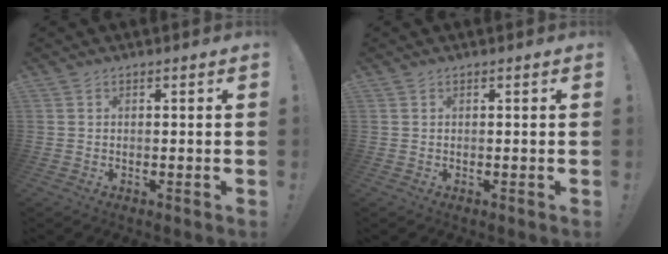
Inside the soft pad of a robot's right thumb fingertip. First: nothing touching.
{"total": 0.0}